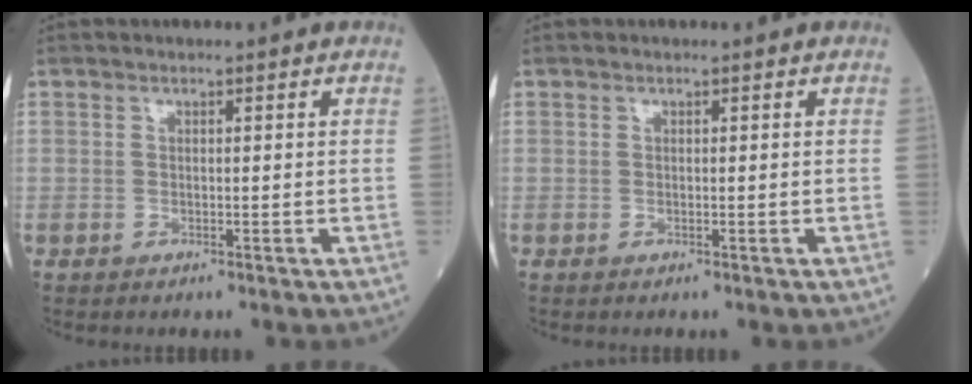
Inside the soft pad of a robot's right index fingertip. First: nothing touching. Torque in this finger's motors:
{"motor_torque": [0.00, 0.00, 0.00, 0.01]}